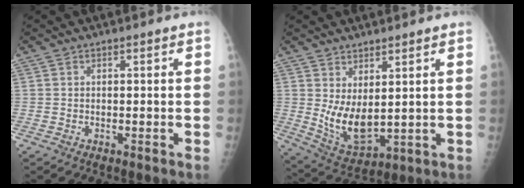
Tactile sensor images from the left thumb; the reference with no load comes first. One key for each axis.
{"total": 9.2, "fx": 2.4, "fy": 4.2, "fz": 7.8, "tx": -0.128, "ty": -0.036, "tz": 0.063}